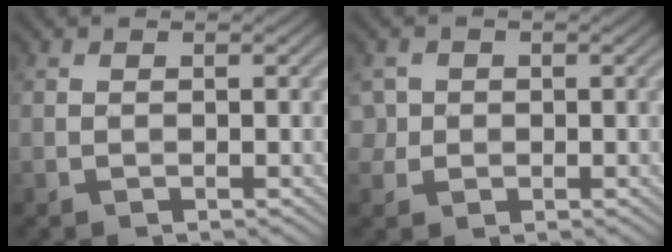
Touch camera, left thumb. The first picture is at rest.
{"total": 1.8, "force": [0.1, 1.8, 0.1], "torque": [-0.001, -0.003, 0.000]}